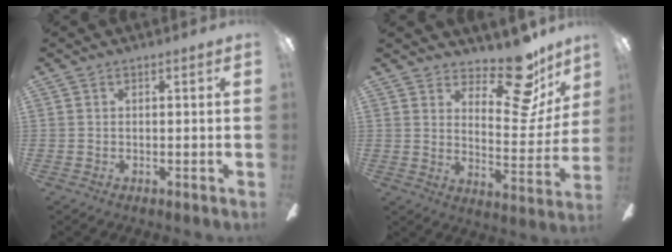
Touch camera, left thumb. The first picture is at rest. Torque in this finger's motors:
{"motor_torque": [-0.10, 0.06, -0.07, -0.34, 0.04]}